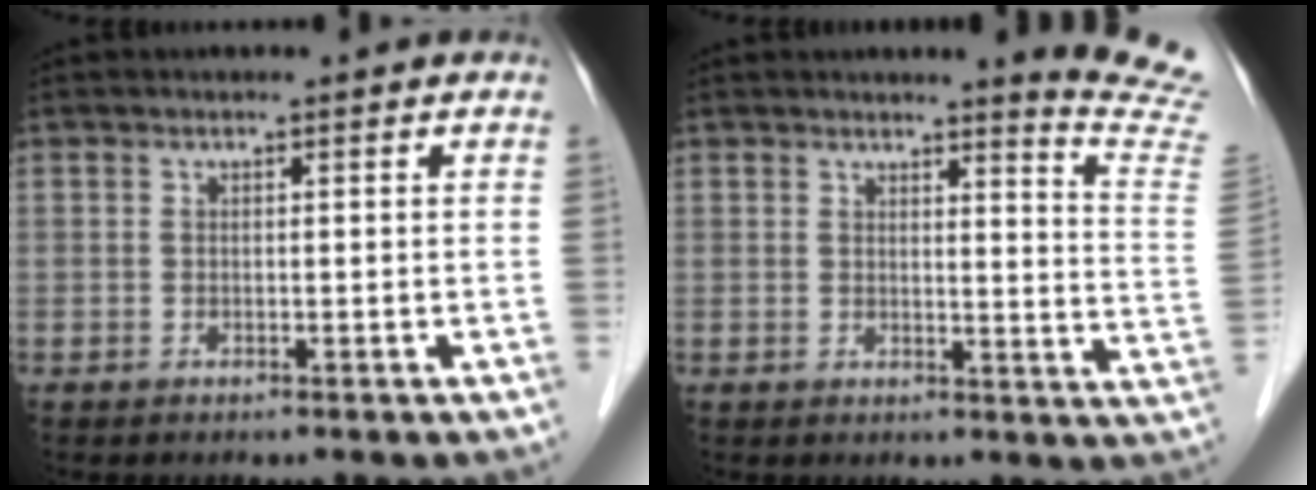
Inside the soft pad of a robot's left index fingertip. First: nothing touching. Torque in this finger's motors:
{"motor_torque": [0.35, -0.57, 0.14, 0.03]}